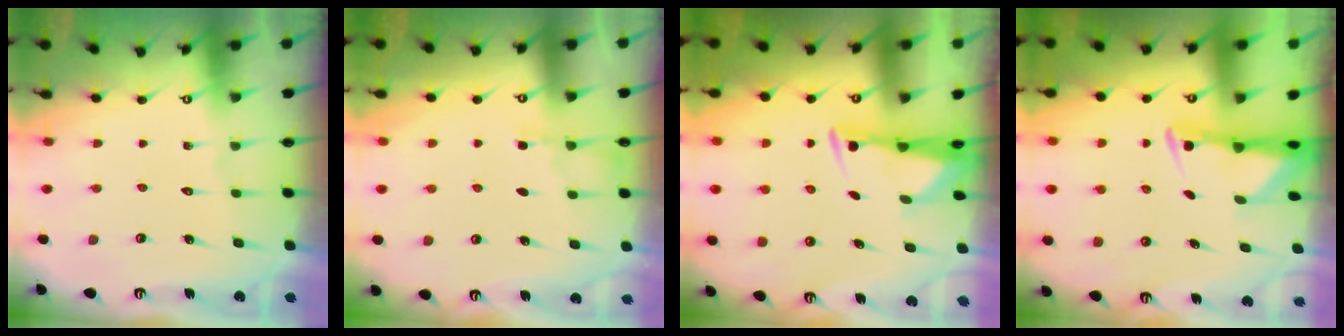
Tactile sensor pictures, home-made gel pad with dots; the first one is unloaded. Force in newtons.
{"total": 4.5, "press": 4.5, "slide": 0.6}
{"total": 2.9, "press": 2.7, "slide": 0.9}
{"total": 2.9, "press": 2.8, "slide": 0.6}